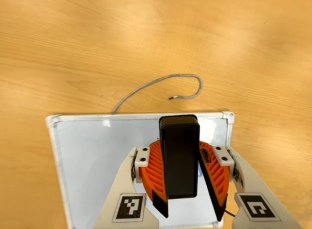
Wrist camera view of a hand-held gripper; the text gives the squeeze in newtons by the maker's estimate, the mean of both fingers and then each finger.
{"total": 9.3, "left": 10.9, "right": 7.6}